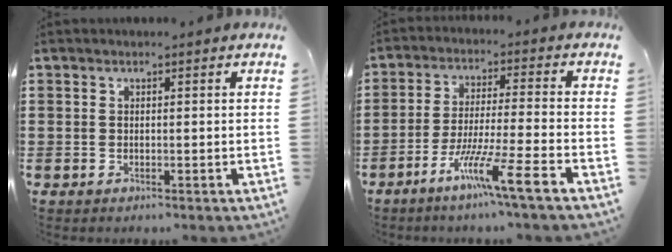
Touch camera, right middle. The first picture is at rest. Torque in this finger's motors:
{"motor_torque": [2.14, 0.00, 0.63, 0.16]}